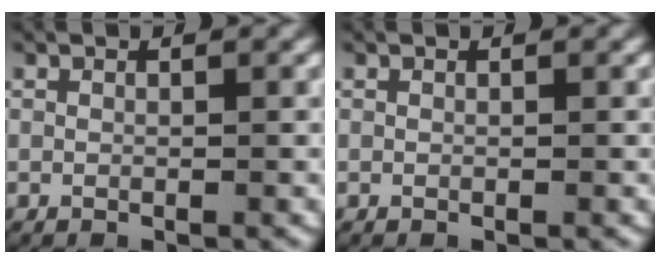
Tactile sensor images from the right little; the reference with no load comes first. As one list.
[{"total": 0.0}]